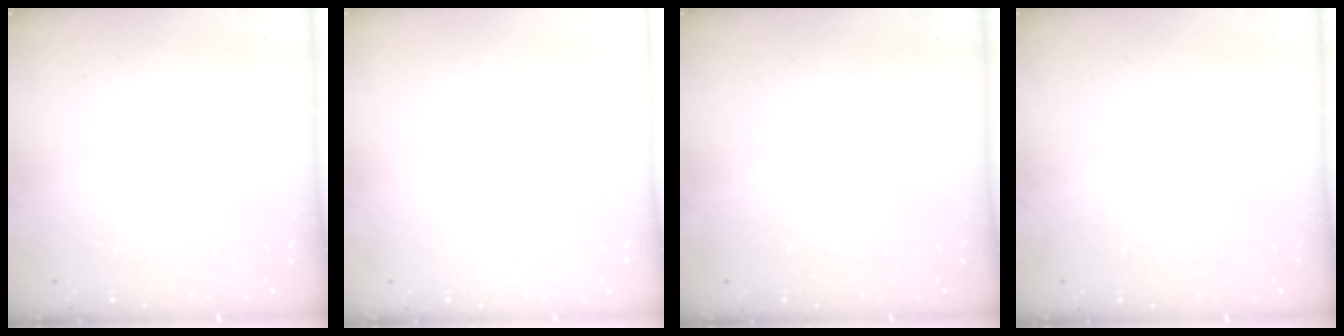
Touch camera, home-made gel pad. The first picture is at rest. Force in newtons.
{"total": 0.0}
{"total": 0.0}
{"total": 0.0}